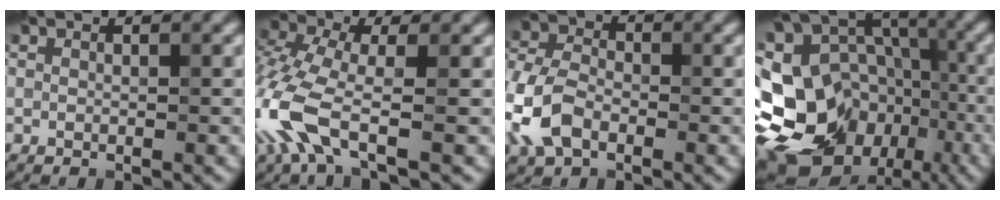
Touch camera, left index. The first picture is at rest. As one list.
[{"total": 7.8, "force": [-2.9, 3.4, 6.4], "torque": [-0.165, 0.002, -0.077]}, {"total": 5.8, "force": [-2.2, 3.9, 3.7], "torque": [-0.086, 0.005, -0.055]}, {"total": 22.0, "force": [-7.7, 17.5, 10.9], "torque": [-0.192, 0.006, -0.139]}]